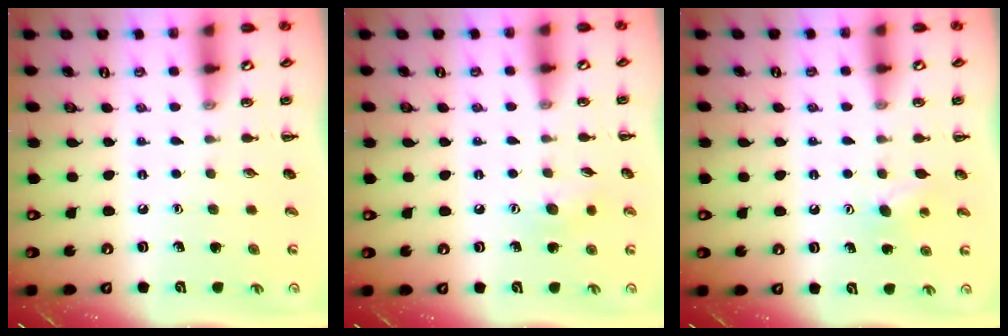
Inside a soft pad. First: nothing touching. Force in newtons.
{"total": 6.5, "press": 6.3, "slide": 1.6}
{"total": 5.1, "press": 5.0, "slide": 0.9}